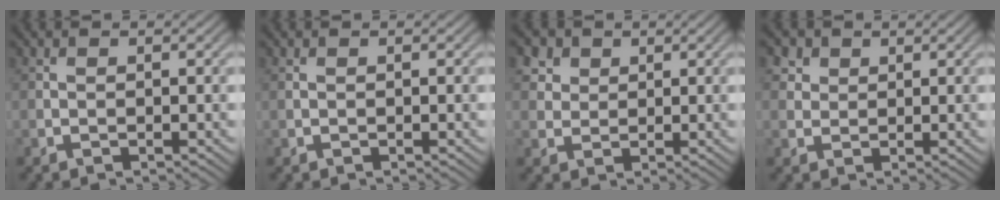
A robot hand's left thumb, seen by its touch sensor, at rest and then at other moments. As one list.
[{"total": 0.0}, {"total": 5.2, "force": [3.0, 3.7, 2.2], "torque": [-0.077, 0.002, 0.061]}, {"total": 3.9, "force": [2.2, 2.8, 1.4], "torque": [-0.047, 0.001, 0.046]}]